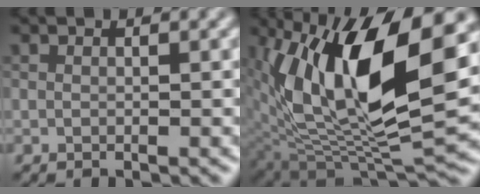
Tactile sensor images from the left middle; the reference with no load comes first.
{"total": 13.9, "force": [4.0, 6.2, 11.8], "torque": [-0.213, -0.002, 0.079]}